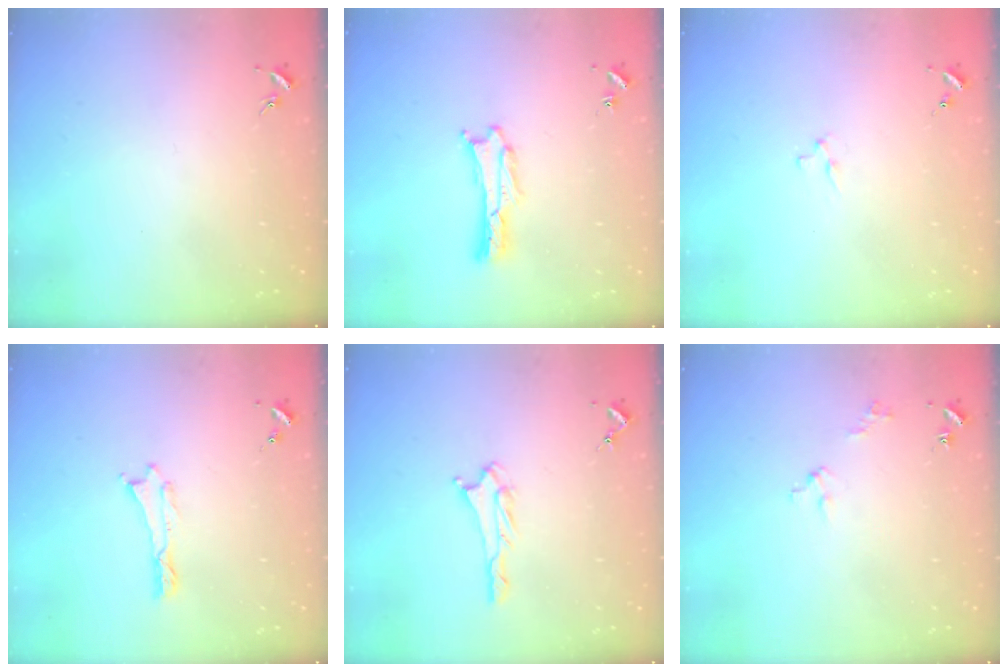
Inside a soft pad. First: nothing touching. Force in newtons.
{"total": 1.5, "press": 1.4, "slide": 0.2}
{"total": 1.8, "press": 1.8, "slide": 0.3}
{"total": 0.0}
{"total": 2.3, "press": 2.2, "slide": 0.3}
{"total": 2.1, "press": 2.1, "slide": 0.2}